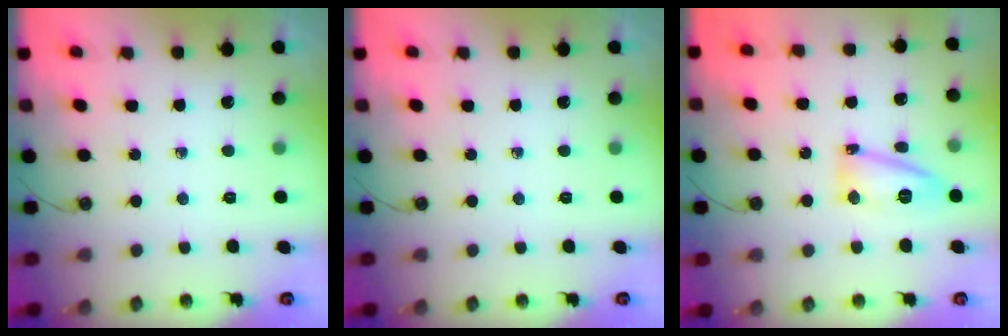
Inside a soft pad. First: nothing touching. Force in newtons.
{"total": 0.0}
{"total": 12.0, "press": 12.0, "slide": 0.9}